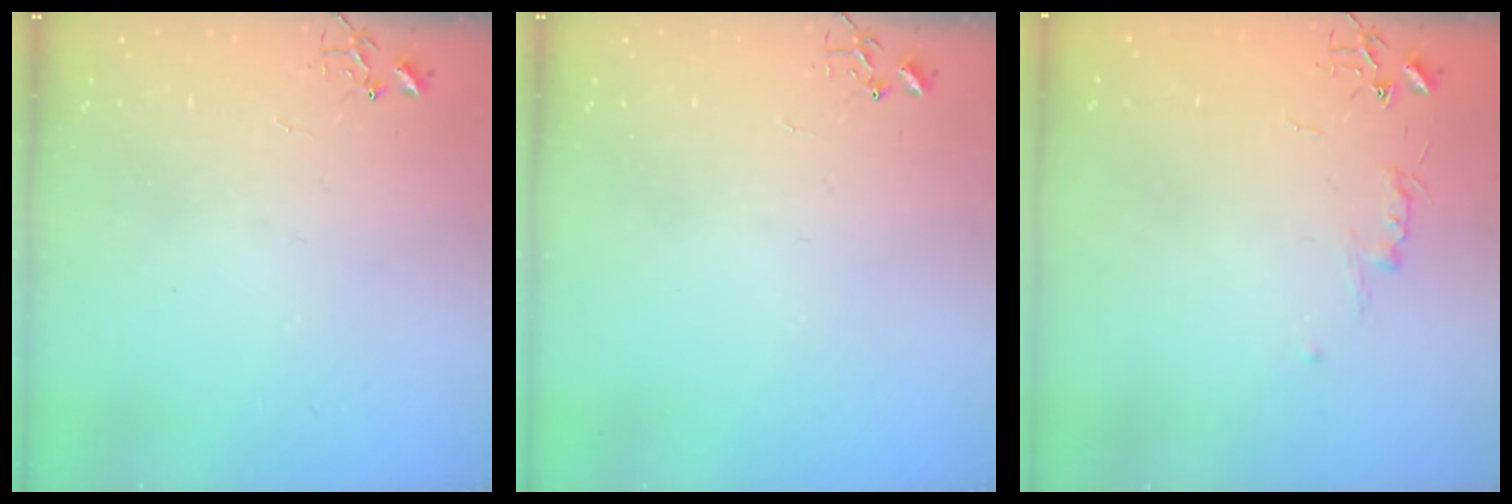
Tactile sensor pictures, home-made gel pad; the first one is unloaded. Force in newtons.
{"total": 0.0}
{"total": 4.8, "press": 4.7, "slide": 0.6}